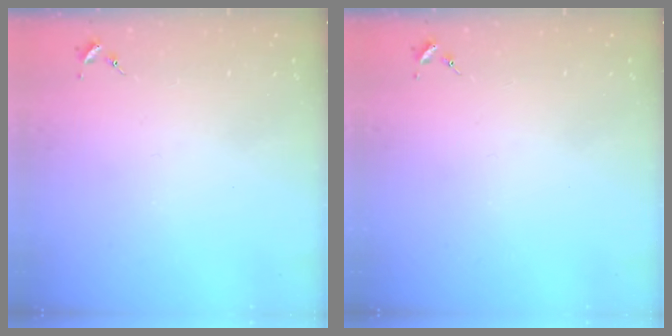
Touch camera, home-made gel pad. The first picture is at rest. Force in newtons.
{"total": 0.0}